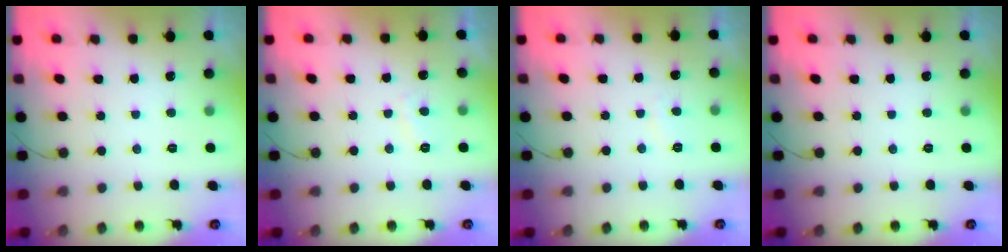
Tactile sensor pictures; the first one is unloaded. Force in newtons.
{"total": 2.5, "press": 2.4, "slide": 0.8}
{"total": 1.6, "press": 1.6, "slide": 0.5}
{"total": 0.0}